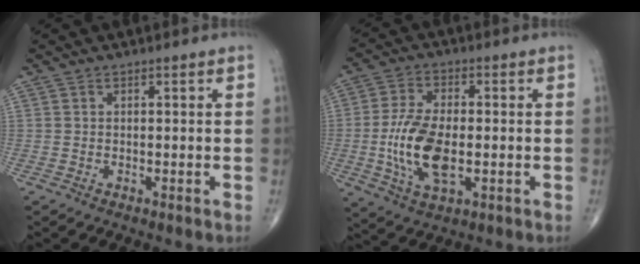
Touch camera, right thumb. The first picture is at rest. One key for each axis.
{"total": 12.6, "fx": -1.8, "fy": 6.2, "fz": 10.8, "tx": -0.217, "ty": -0.001, "tz": -0.031}